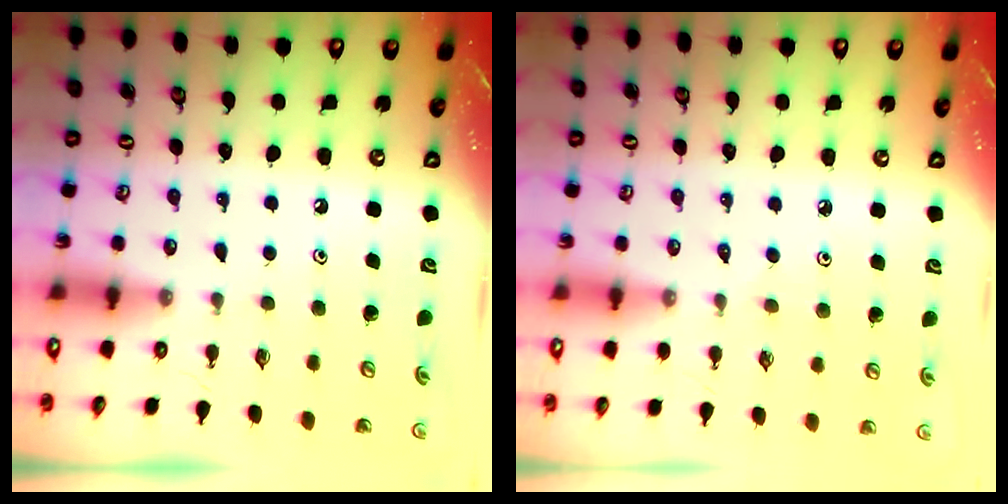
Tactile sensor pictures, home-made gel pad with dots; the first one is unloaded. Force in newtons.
{"total": 3.1, "press": 3.0, "slide": 0.6}